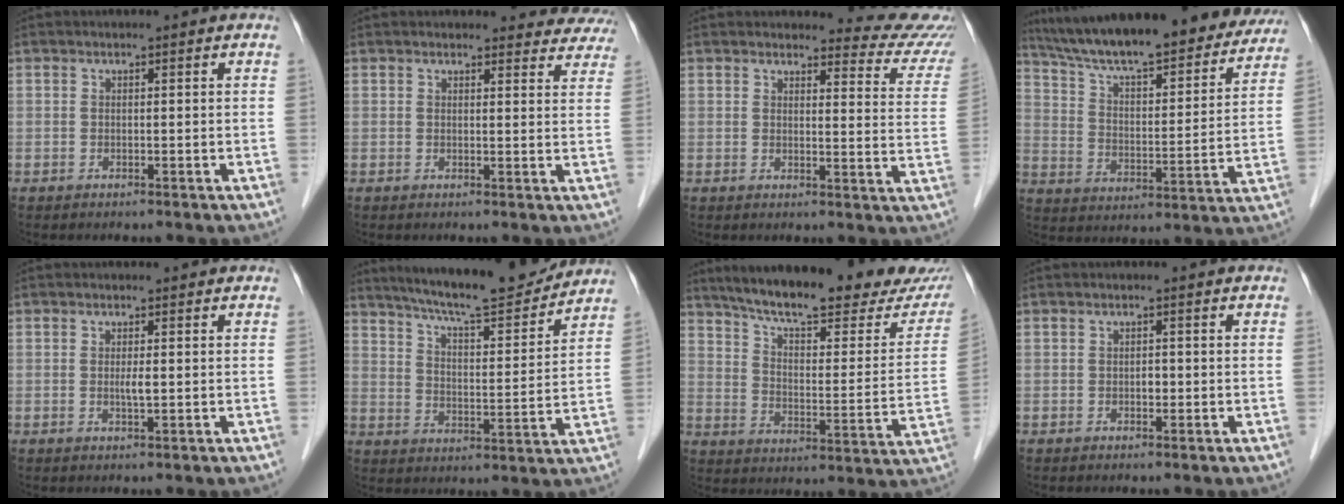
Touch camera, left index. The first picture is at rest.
{"total": 10.3, "force": [9.8, 3.0, 0.6], "torque": [0.042, -0.013, 0.073]}
{"total": 11.3, "force": [11.1, 1.9, 0.6], "torque": [0.030, -0.071, 0.087]}
{"total": 28.0, "force": [24.5, 6.0, 12.2], "torque": [-0.199, -0.013, 0.334]}
{"total": 1.3, "force": [0.1, 0.1, 1.3], "torque": [-0.028, -0.002, 0.001]}
{"total": 15.5, "force": [14.2, 1.3, 6.1], "torque": [-0.100, -0.008, 0.210]}
{"total": 24.8, "force": [21.3, 4.4, 11.8], "torque": [-0.171, -0.034, 0.279]}
{"total": 0.9, "force": [-0.2, 0.6, 0.6], "torque": [-0.010, 0.001, -0.006]}